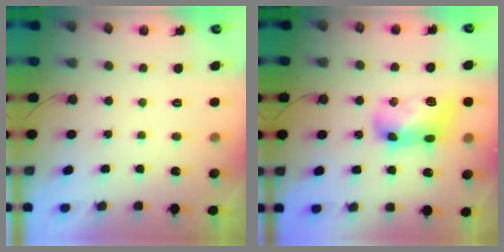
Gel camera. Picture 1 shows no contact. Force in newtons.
{"total": 14.3, "press": 14.2, "slide": 0.5}